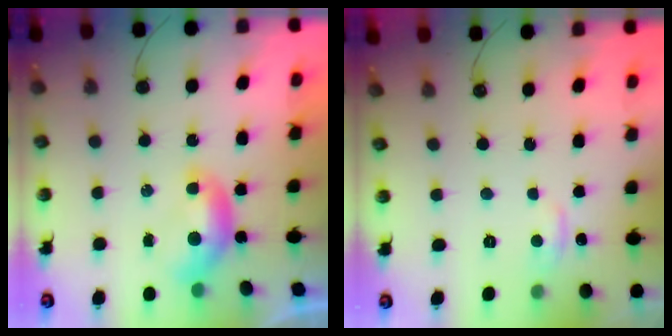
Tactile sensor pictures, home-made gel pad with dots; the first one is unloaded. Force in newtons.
{"total": 0.9, "press": 0.0, "slide": 0.9}